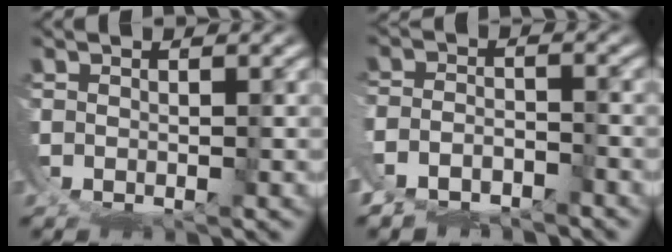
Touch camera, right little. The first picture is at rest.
{"total": 4.4, "force": [-3.1, 2.5, 1.7], "torque": [-0.041, -0.018, -0.051]}